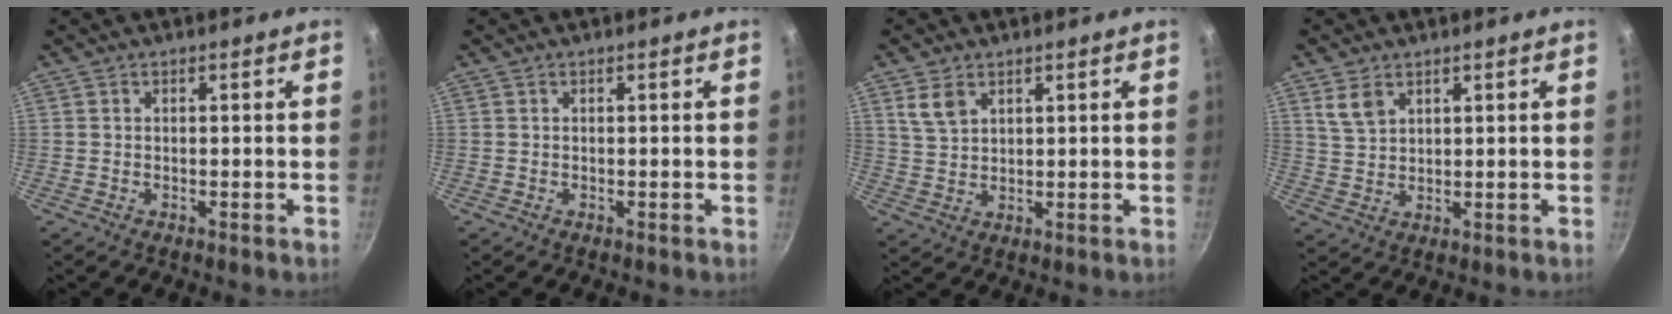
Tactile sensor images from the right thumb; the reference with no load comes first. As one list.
[{"total": 0.0}, {"total": 4.6, "force": [2.5, 2.8, 2.6], "torque": [-0.041, -0.008, 0.054]}, {"total": 4.6, "force": [2.6, 2.8, 2.5], "torque": [-0.040, -0.008, 0.057]}]